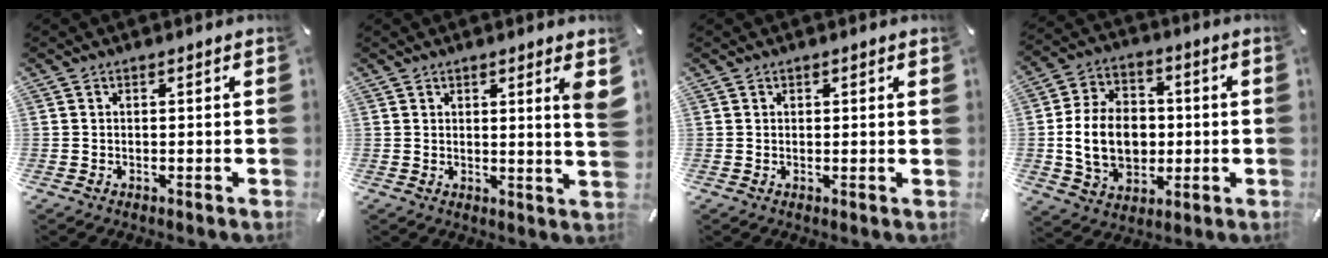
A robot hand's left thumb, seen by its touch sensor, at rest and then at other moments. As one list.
[{"total": 4.5, "force": [2.1, -0.1, 4.0], "torque": [-0.064, -0.016, 0.030]}, {"total": 0.6, "force": [0.5, 0.2, 0.3], "torque": [-0.005, 0.000, 0.009]}, {"total": 14.8, "force": [-1.0, 11.4, 9.4], "torque": [-0.202, 0.014, -0.014]}]